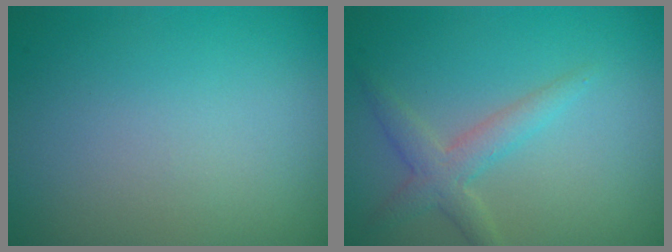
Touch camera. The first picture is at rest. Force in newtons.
{"total": 2.5, "press": 2.5, "slide": 0.1}